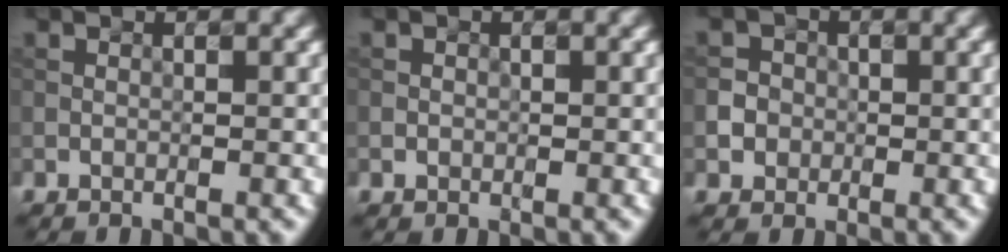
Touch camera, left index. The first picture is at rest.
{"total": 0.5, "force": [0.0, 0.5, 0.0], "torque": [0.002, -0.002, 0.000]}
{"total": 3.2, "force": [-0.9, 3.0, 0.6], "torque": [0.015, 0.007, -0.033]}